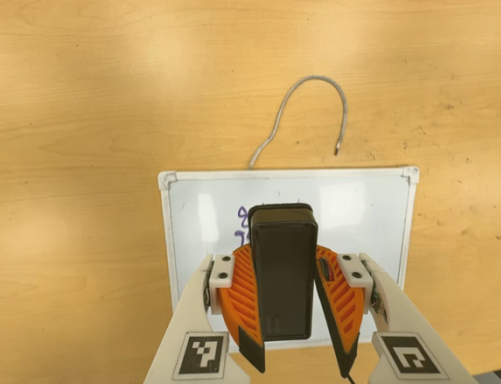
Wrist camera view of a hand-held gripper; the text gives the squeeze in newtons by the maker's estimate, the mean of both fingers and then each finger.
{"total": 9.5, "left": 9.8, "right": 9.2}